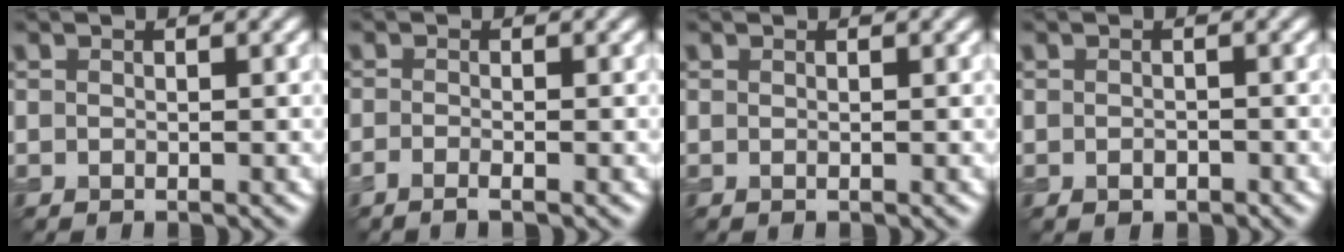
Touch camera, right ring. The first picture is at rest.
{"total": 1.0, "force": [-0.8, -0.2, 0.6], "torque": [-0.017, -0.005, -0.018]}
{"total": 0.0}
{"total": 0.6, "force": [-0.3, 0.4, 0.0], "torque": [0.004, 0.000, -0.006]}